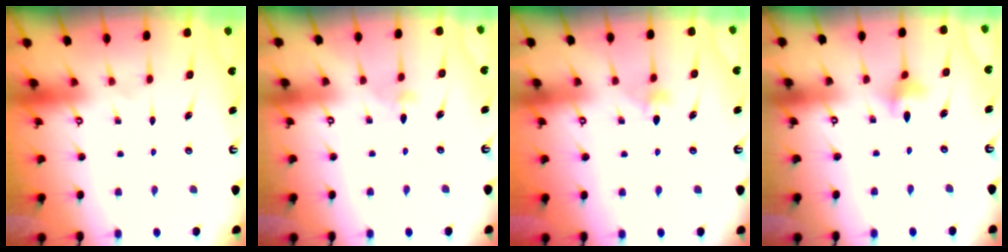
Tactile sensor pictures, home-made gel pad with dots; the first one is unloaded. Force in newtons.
{"total": 3.1, "press": 3.1, "slide": 0.6}
{"total": 3.3, "press": 3.2, "slide": 0.6}
{"total": 3.2, "press": 3.2, "slide": 0.4}